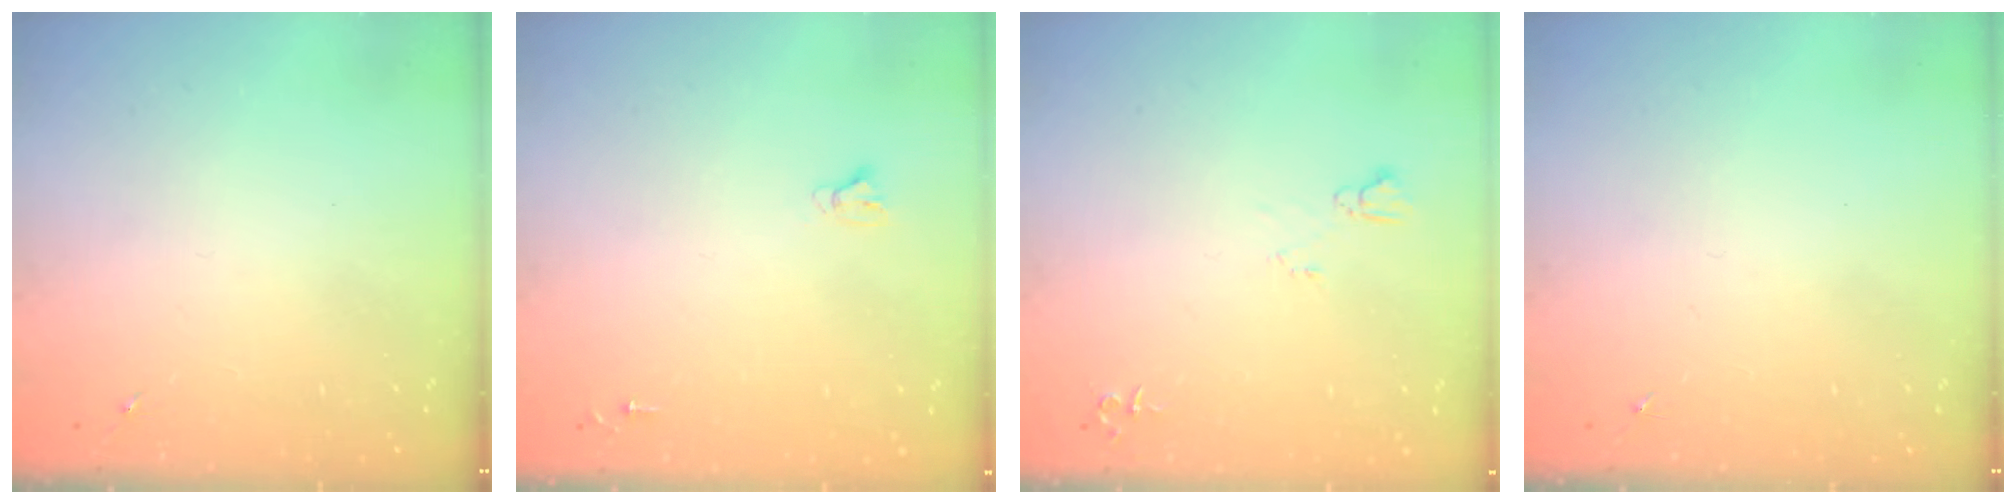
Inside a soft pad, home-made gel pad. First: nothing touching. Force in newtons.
{"total": 2.4, "press": 2.4, "slide": 0.2}
{"total": 4.9, "press": 4.9, "slide": 0.6}
{"total": 0.0}